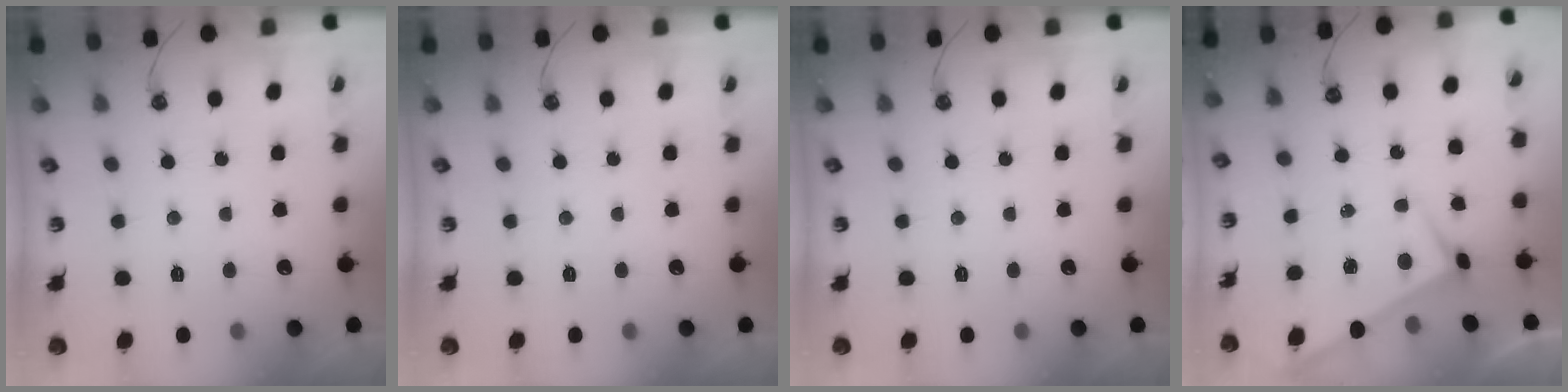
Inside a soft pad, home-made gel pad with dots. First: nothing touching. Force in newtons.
{"total": 0.0}
{"total": 0.0}
{"total": 1.4, "press": 1.3, "slide": 0.5}